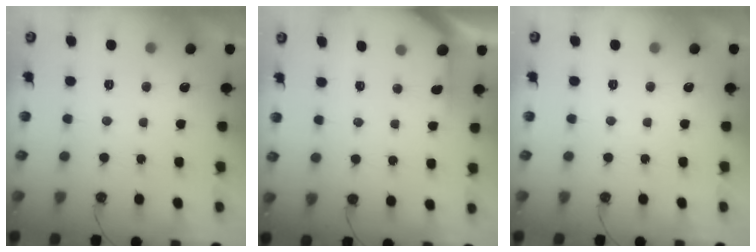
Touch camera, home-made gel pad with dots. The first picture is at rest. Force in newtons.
{"total": 3.9, "press": 3.9, "slide": 0.4}
{"total": 0.0}